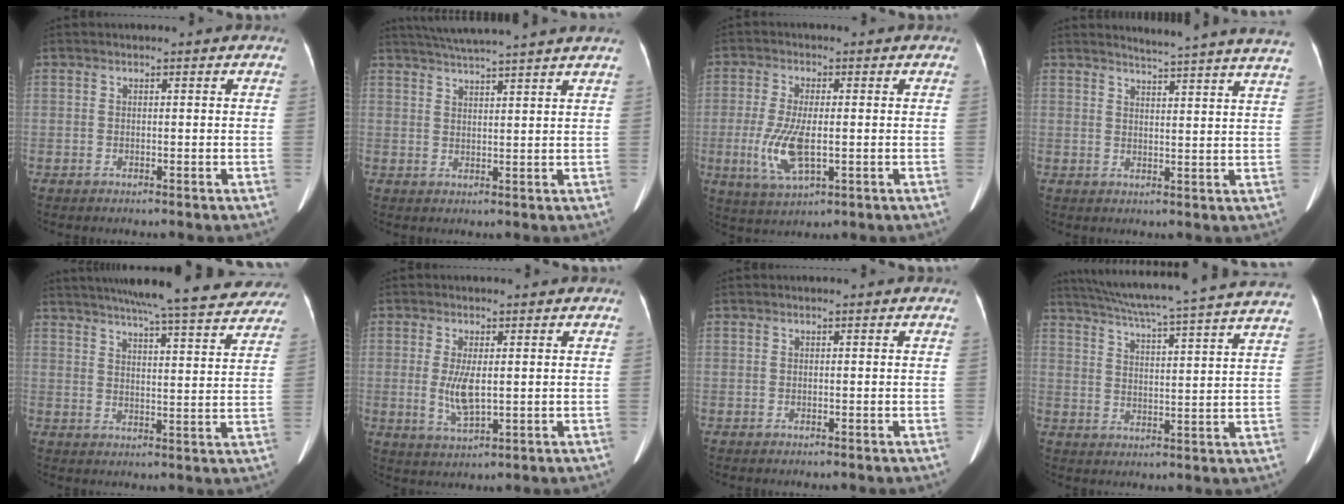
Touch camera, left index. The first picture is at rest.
{"total": 12.4, "force": [11.1, -1.1, 5.6], "torque": [-0.100, 0.017, 0.150]}
{"total": 7.6, "force": [-1.4, 2.5, 7.0], "torque": [-0.158, -0.012, -0.022]}
{"total": 15.8, "force": [15.1, -1.5, 4.6], "torque": [-0.073, -0.072, 0.171]}
{"total": 25.9, "force": [22.9, 3.1, 11.7], "torque": [-0.180, -0.018, 0.279]}
{"total": 4.9, "force": [0.1, 1.4, 4.7], "torque": [-0.101, -0.010, 0.006]}
{"total": 0.0}
{"total": 26.4, "force": [23.5, -0.5, 12.0], "torque": [-0.204, -0.025, 0.304]}